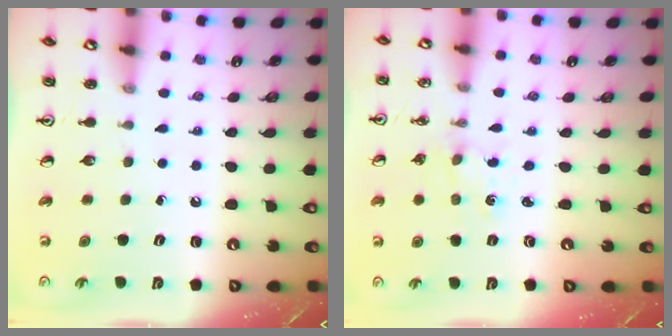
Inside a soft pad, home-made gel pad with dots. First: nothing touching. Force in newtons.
{"total": 1.3, "press": 1.2, "slide": 0.4}